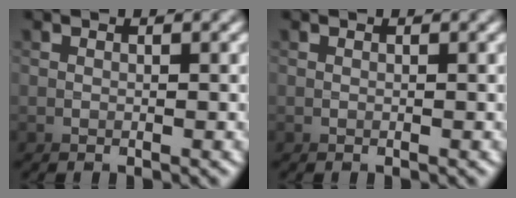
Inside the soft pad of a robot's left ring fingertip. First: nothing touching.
{"total": 0.0}